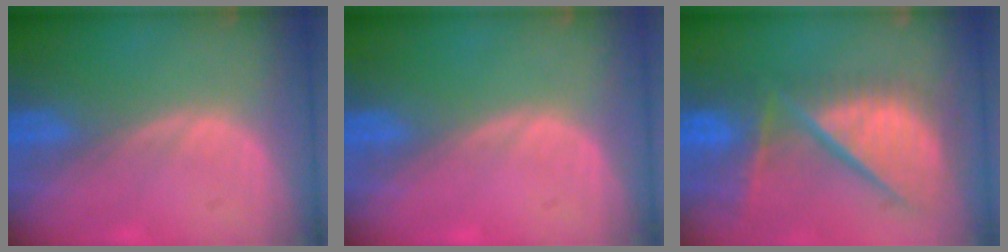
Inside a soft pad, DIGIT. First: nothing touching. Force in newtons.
{"total": 0.0}
{"total": 12.9, "press": 10.7, "slide": 7.2}